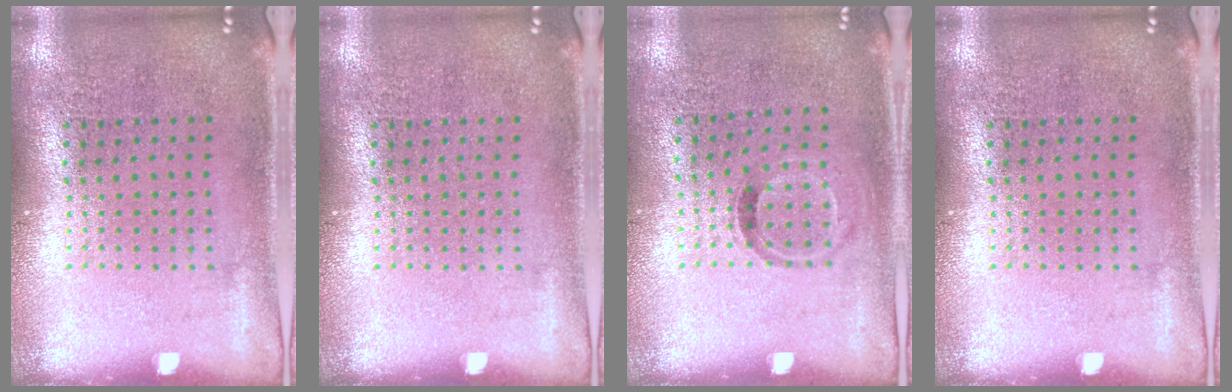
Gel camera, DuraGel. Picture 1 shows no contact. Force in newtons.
{"total": 0.0}
{"total": 0.8, "press": 0.6, "slide": 0.6}
{"total": 0.0}